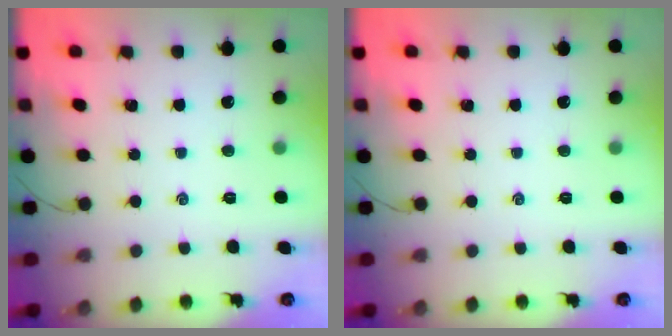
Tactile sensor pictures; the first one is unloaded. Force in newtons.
{"total": 0.0}